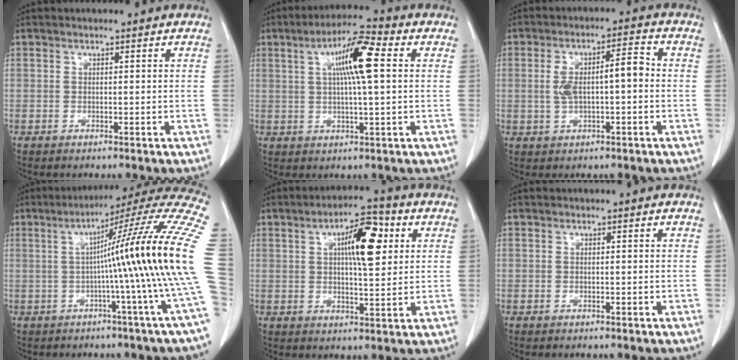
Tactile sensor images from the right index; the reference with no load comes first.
{"total": 9.2, "force": [2.1, 0.9, 8.9], "torque": [-0.159, 0.014, 0.032]}
{"total": 7.0, "force": [-0.1, 2.0, 6.7], "torque": [-0.131, 0.026, 0.001]}
{"total": 20.9, "force": [-0.4, -2.9, 20.7], "torque": [-0.204, 0.027, -0.019]}
{"total": 9.6, "force": [2.9, 2.6, 8.7], "torque": [-0.139, 0.015, 0.047]}
{"total": 0.0}